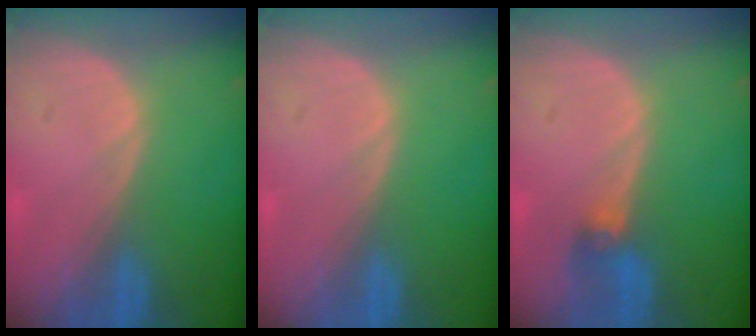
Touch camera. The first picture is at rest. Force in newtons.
{"total": 0.0}
{"total": 2.8, "press": 2.6, "slide": 1.1}